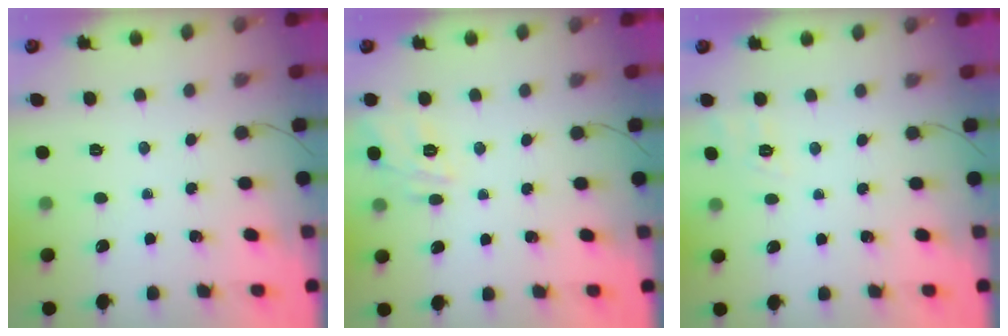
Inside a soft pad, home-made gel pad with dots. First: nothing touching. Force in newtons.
{"total": 13.1, "press": 13.1, "slide": 0.5}
{"total": 6.7, "press": 6.4, "slide": 2.1}